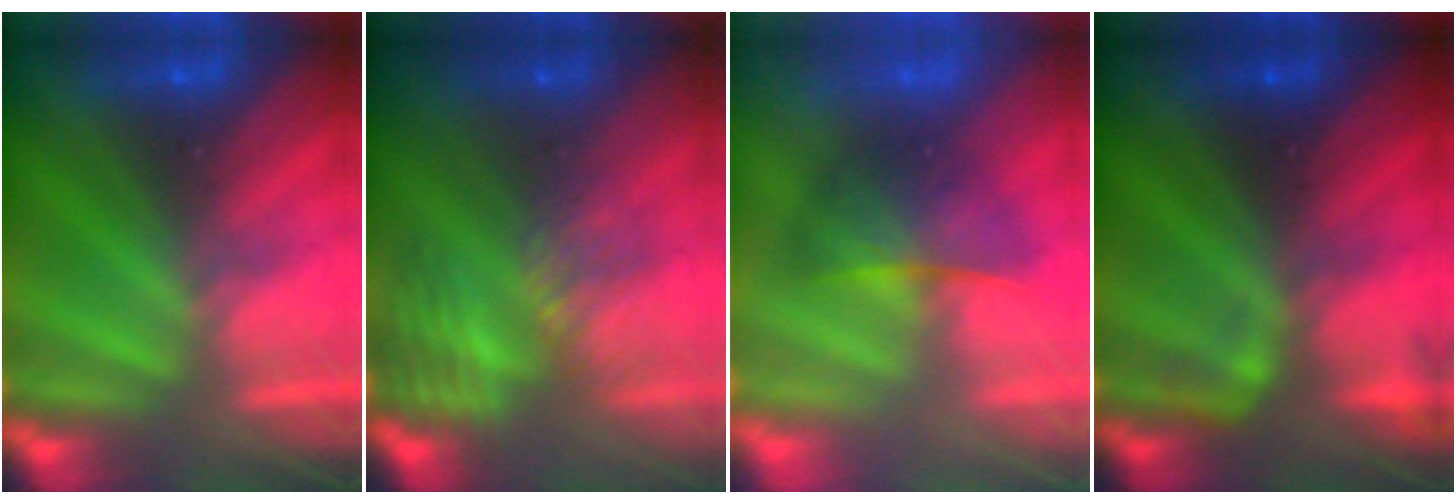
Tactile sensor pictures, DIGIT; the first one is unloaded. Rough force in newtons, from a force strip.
{"total": 7.3}
{"total": 2.2}
{"total": 2.3}